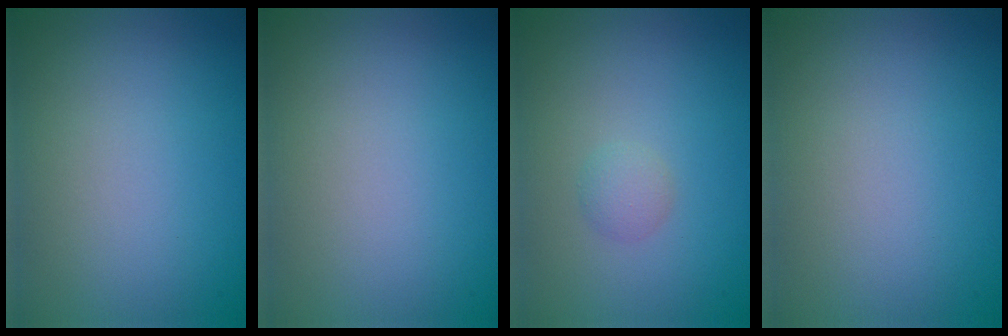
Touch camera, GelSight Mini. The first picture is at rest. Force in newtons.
{"total": 0.0}
{"total": 1.1, "press": 1.1, "slide": 0.0}
{"total": 0.0}